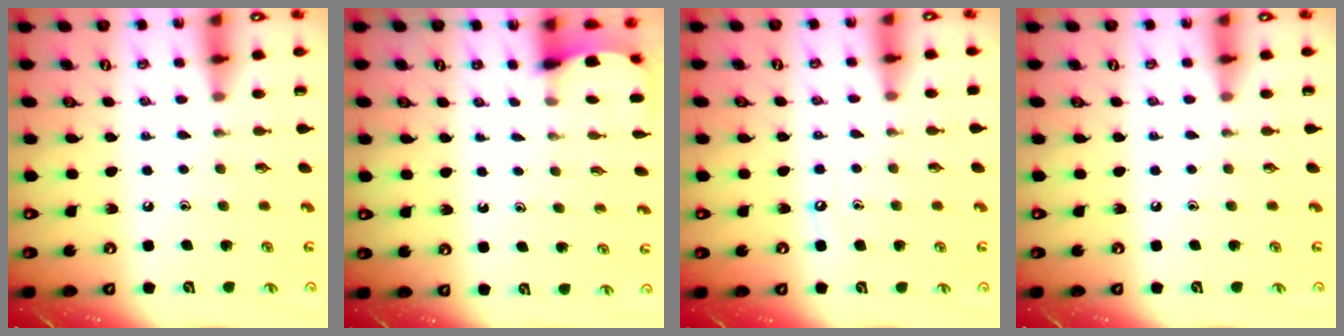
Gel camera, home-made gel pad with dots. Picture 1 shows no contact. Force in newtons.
{"total": 2.6, "press": 2.6, "slide": 0.3}
{"total": 5.1, "press": 5.0, "slide": 0.6}
{"total": 0.0}